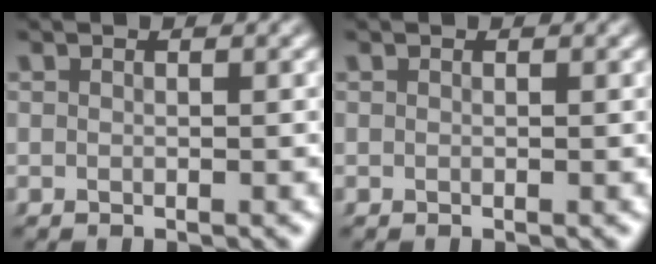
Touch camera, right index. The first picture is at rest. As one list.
[{"total": 0.0}]